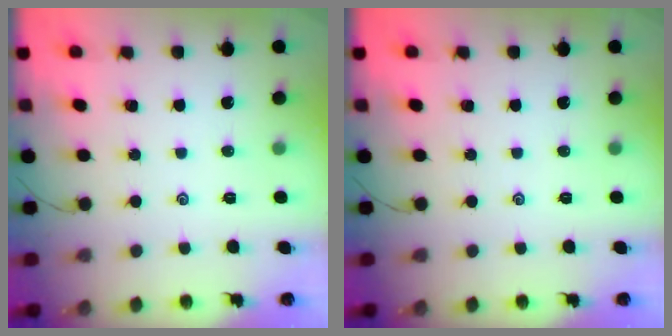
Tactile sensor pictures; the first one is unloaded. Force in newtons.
{"total": 0.0}